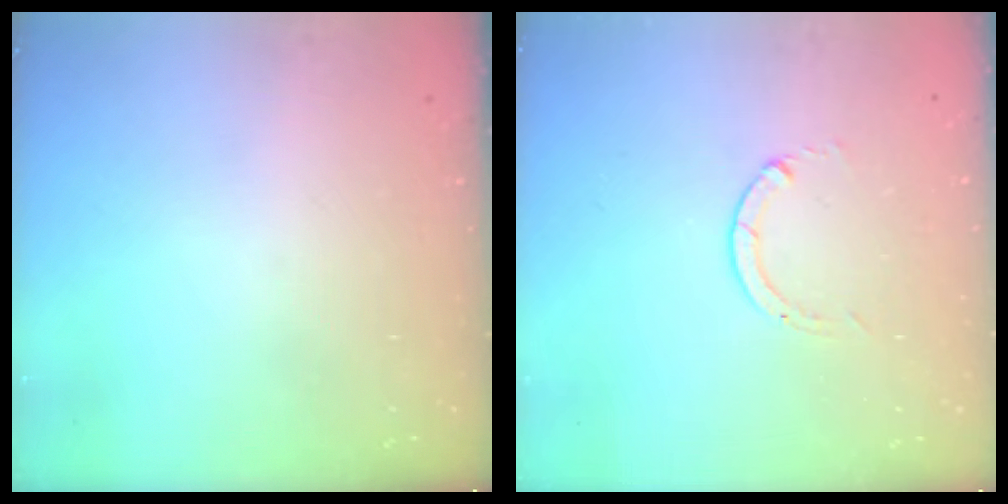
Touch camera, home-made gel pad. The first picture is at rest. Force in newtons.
{"total": 0.6, "press": 0.5, "slide": 0.1}